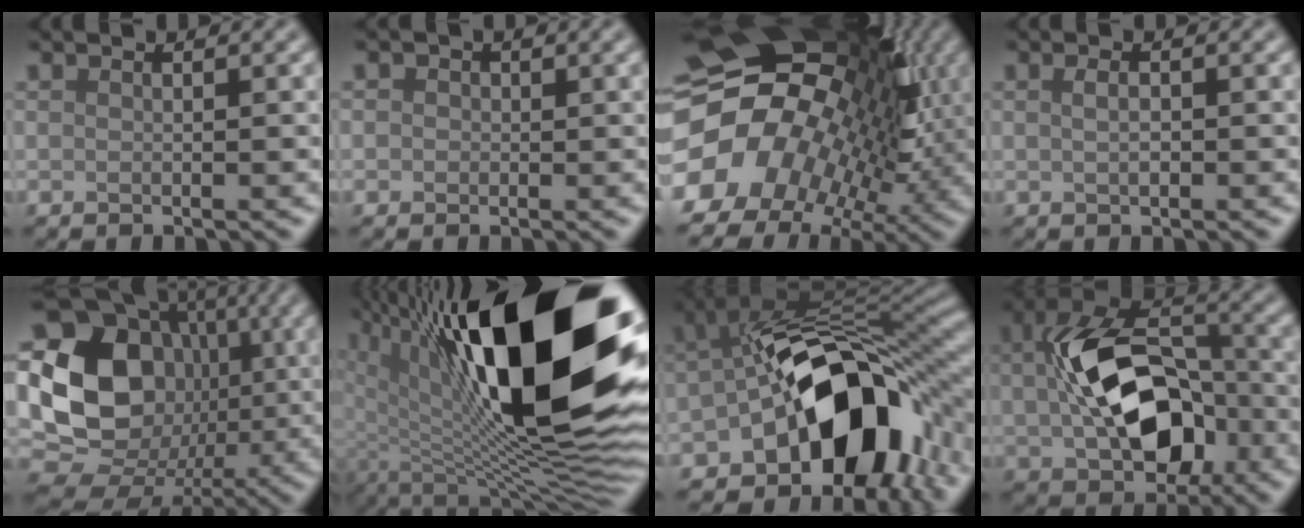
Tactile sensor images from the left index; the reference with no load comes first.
{"total": 1.4, "force": [0.4, 1.2, 0.5], "torque": [0.006, 0.004, -0.007]}
{"total": 21.1, "force": [-0.6, 17.7, 11.6], "torque": [-0.207, 0.003, -0.034]}
{"total": 1.1, "force": [0.1, 0.4, 1.0], "torque": [-0.020, 0.000, 0.004]}
{"total": 16.0, "force": [0.2, 13.4, 8.7], "torque": [-0.149, 0.006, -0.008]}
{"total": 20.6, "force": [6.0, 8.2, 17.9], "torque": [-0.269, 0.010, 0.106]}
{"total": 14.7, "force": [-3.9, 8.8, 11.1], "torque": [-0.146, -0.004, -0.066]}
{"total": 11.2, "force": [-0.5, 7.3, 8.6], "torque": [-0.153, -0.002, -0.002]}